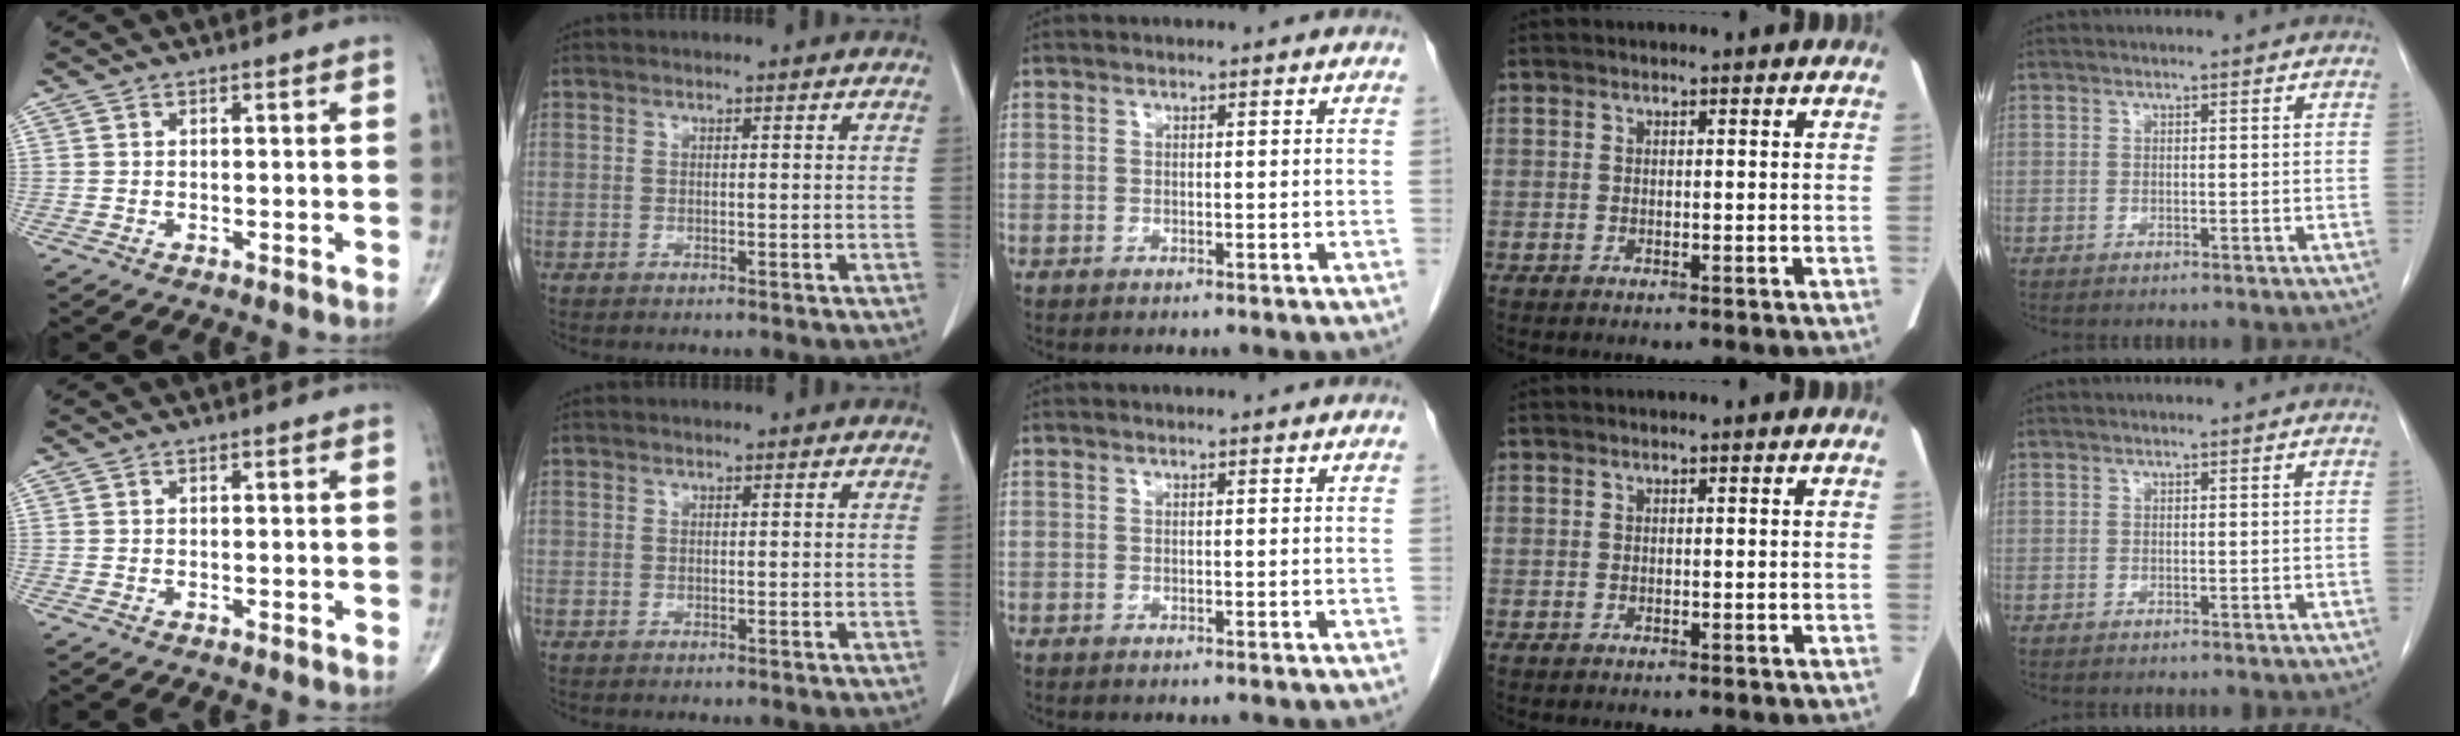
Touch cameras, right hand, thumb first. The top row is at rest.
{}